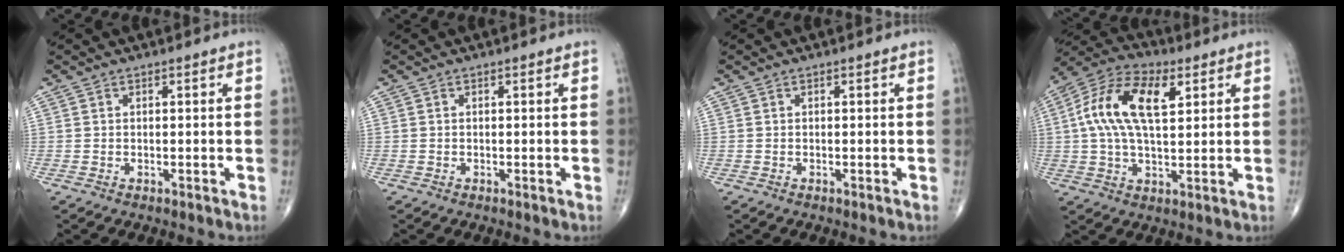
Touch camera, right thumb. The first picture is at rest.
{"total": 0.0}
{"total": 0.0}
{"total": 15.7, "force": [4.1, 7.8, 13.0], "torque": [-0.244, 0.014, 0.068]}